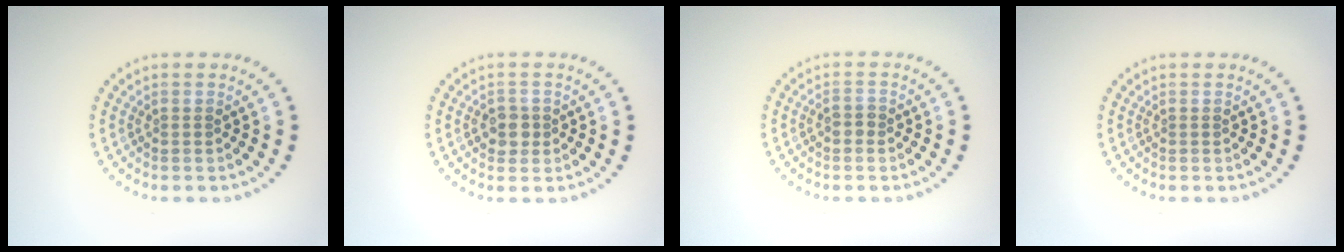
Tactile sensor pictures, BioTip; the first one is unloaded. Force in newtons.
{"total": 1.7, "press": 1.7, "slide": 0.5}
{"total": 1.2, "press": 1.1, "slide": 0.4}
{"total": 0.0}